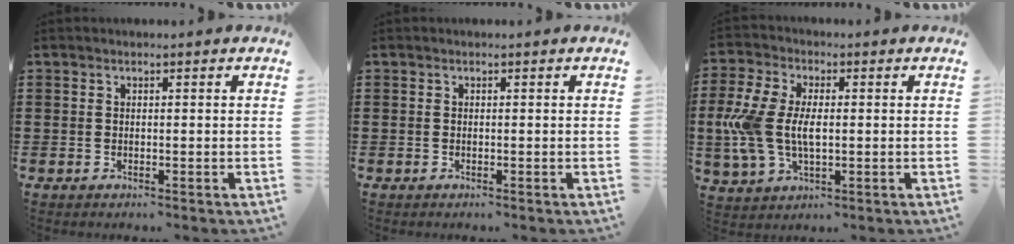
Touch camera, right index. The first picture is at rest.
{"total": 0.0}
{"total": 9.2, "force": [0.0, 5.3, 7.5], "torque": [-0.196, -0.002, -0.011]}